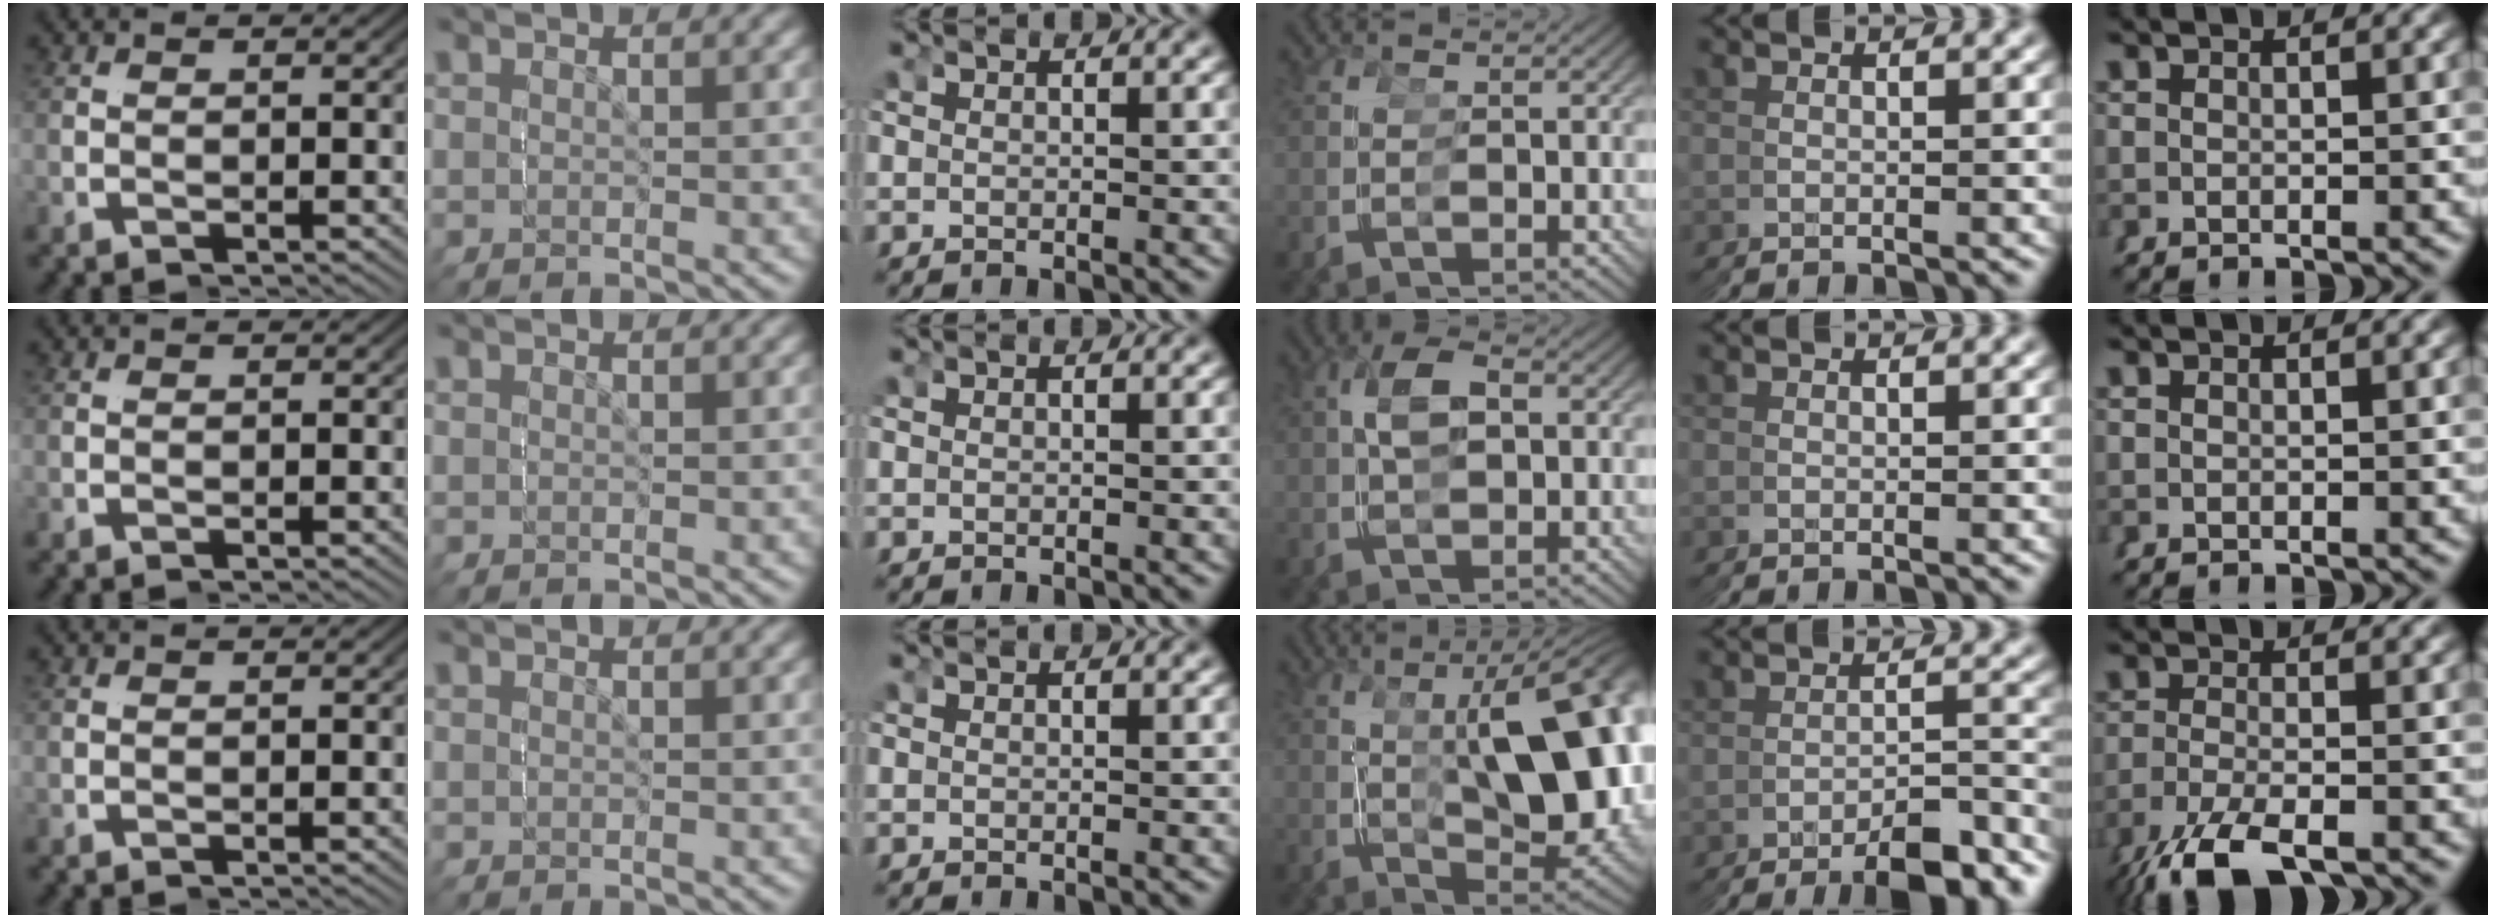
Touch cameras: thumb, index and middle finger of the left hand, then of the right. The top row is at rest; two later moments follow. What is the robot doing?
{"motion": "grasp_and_lifting", "object": "screwdriver"}